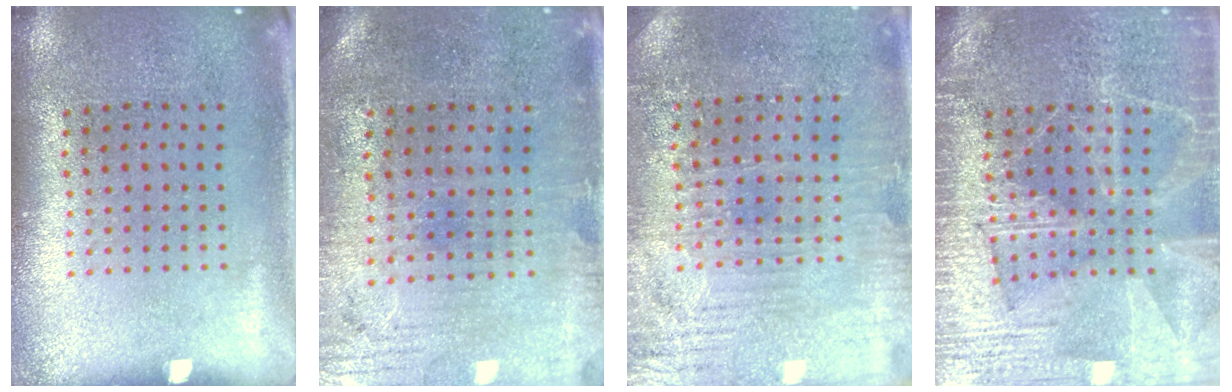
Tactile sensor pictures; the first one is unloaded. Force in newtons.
{"total": 0.6, "press": 0.4, "slide": 0.5}
{"total": 3.2, "press": 3.1, "slide": 0.7}
{"total": 3.7, "press": 3.7, "slide": 0.5}